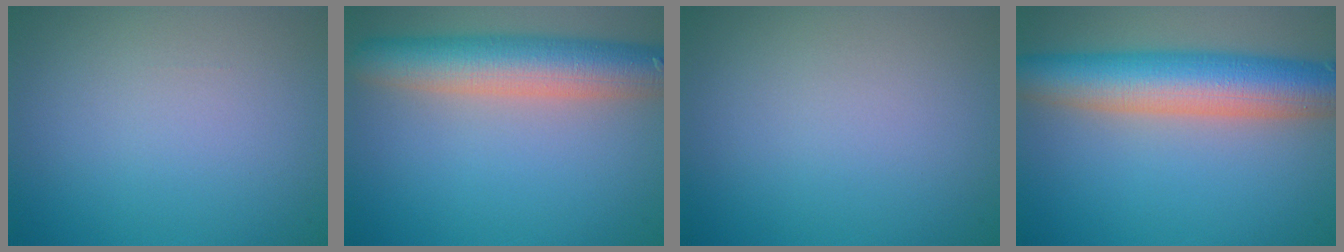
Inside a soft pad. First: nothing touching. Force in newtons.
{"total": 7.6, "press": 7.6, "slide": 0.4}
{"total": 0.0}
{"total": 8.8, "press": 8.8, "slide": 0.1}